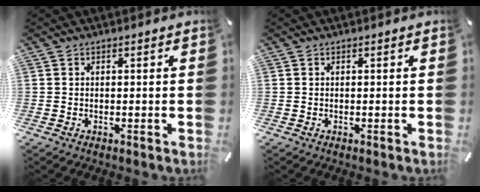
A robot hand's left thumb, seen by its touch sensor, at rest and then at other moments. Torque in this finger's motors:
{"motor_torque": [0.00, 0.00, 0.00, 0.00, 0.00]}